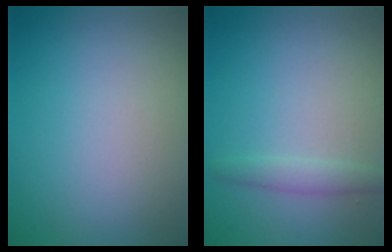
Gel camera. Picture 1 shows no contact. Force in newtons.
{"total": 1.5, "press": 1.5, "slide": 0.1}